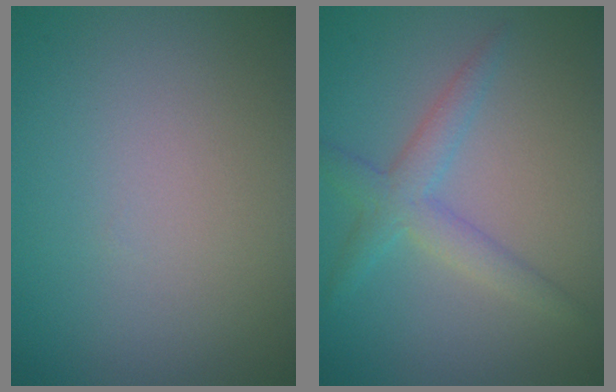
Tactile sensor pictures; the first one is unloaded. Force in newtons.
{"total": 3.0, "press": 3.0, "slide": 0.1}